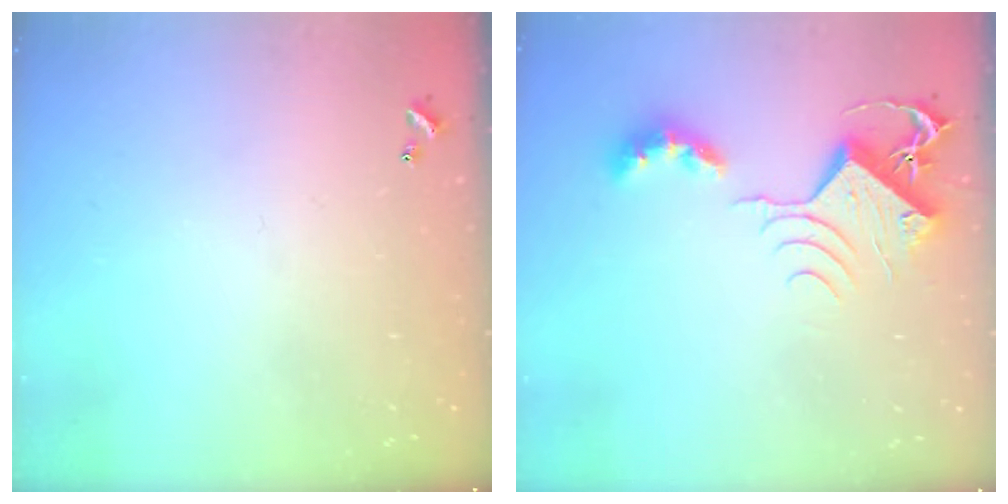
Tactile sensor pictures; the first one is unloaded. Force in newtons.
{"total": 9.1, "press": 9.1, "slide": 1.2}